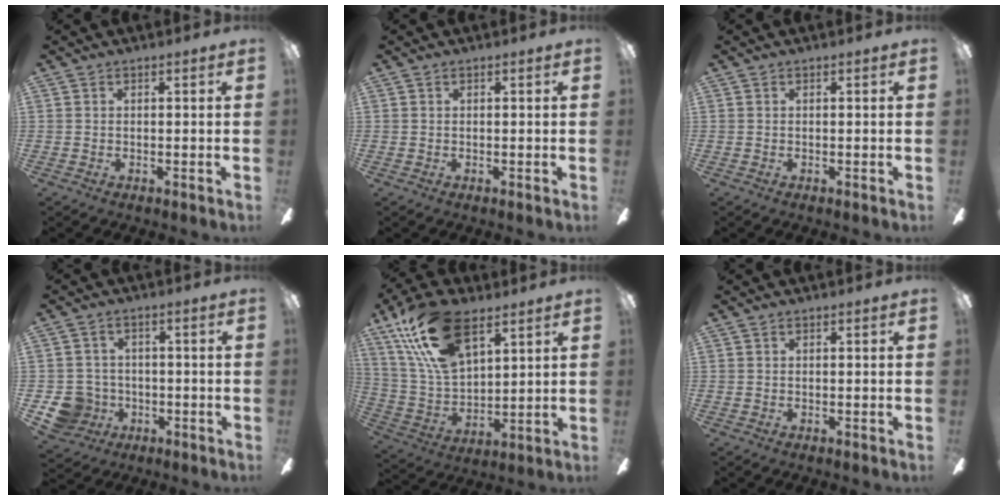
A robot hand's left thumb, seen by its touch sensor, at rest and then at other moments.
{"total": 0.0}
{"total": 0.0}
{"total": 7.6, "force": [-2.4, 6.9, 1.8], "torque": [-0.056, 0.017, -0.041]}
{"total": 20.4, "force": [11.9, 10.1, 13.1], "torque": [-0.277, -0.039, 0.211]}
{"total": 0.0}